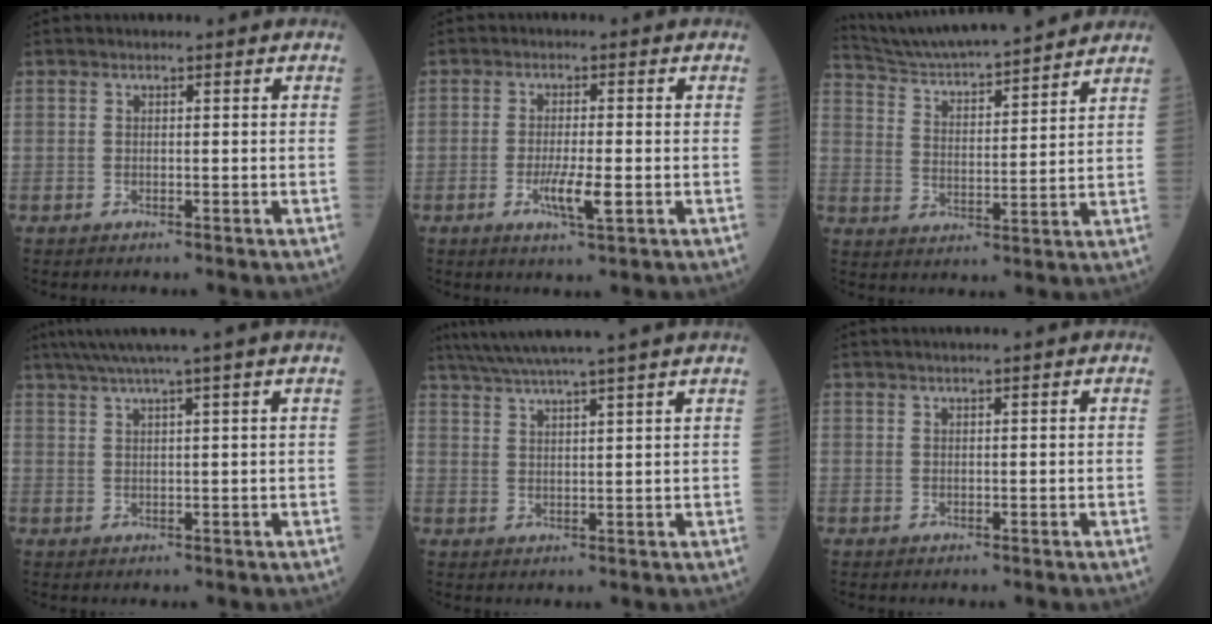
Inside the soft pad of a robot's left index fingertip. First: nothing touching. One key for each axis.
{"total": 4.7, "fx": -1.5, "fy": 0.5, "fz": 4.4, "tx": -0.087, "ty": -0.007, "tz": -0.024}
{"total": 16.3, "fx": 15.2, "fy": 1.1, "fz": 5.8, "tx": -0.108, "ty": 0.010, "tz": 0.242}
{"total": 7.2, "fx": 5.6, "fy": -2.0, "fz": 3.9, "tx": -0.058, "ty": 0.017, "tz": 0.081}
{"total": 12.0, "fx": 10.3, "fy": -1.7, "fz": 5.8, "tx": -0.101, "ty": 0.008, "tz": 0.147}
{"total": 3.2, "fx": 2.8, "fy": -0.3, "fz": 1.5, "tx": -0.013, "ty": 0.022, "tz": 0.041}